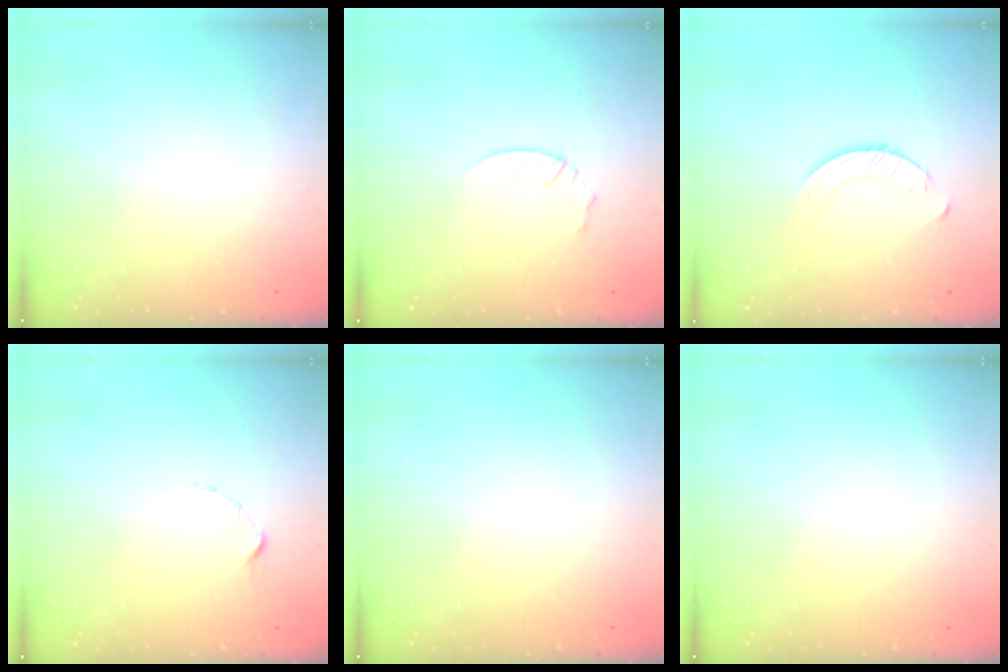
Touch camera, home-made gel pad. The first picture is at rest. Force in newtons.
{"total": 3.6, "press": 3.6, "slide": 0.4}
{"total": 3.1, "press": 3.1, "slide": 0.4}
{"total": 1.5, "press": 1.5, "slide": 0.2}
{"total": 0.0}
{"total": 0.0}